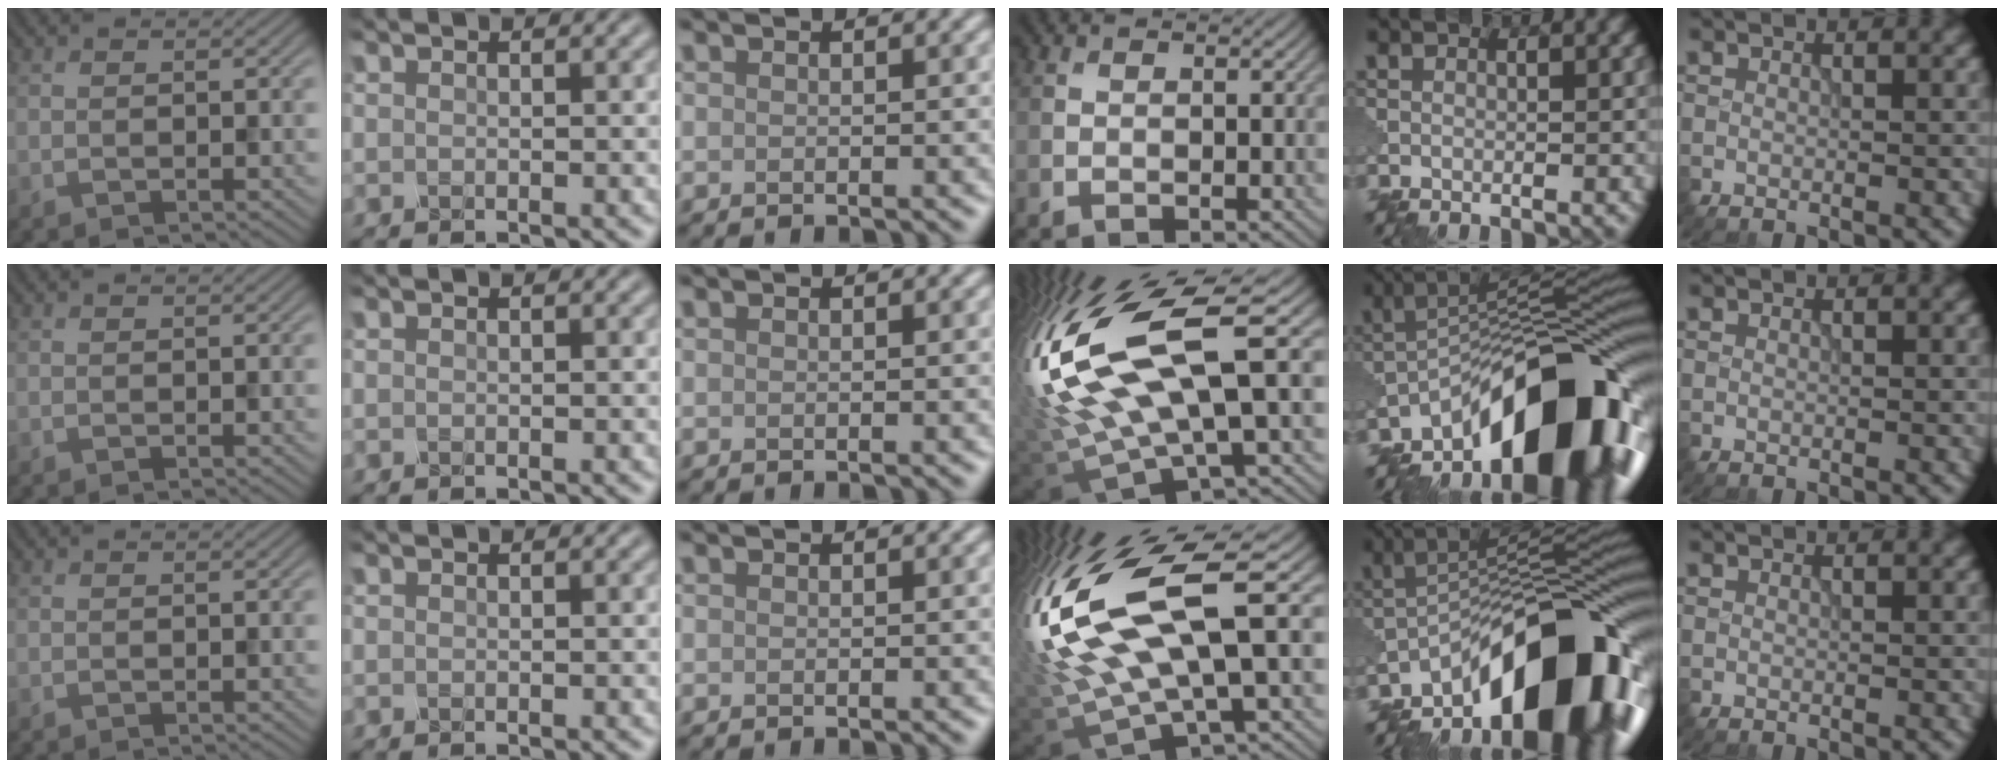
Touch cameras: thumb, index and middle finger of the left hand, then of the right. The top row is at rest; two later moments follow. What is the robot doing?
{"motion": "shake", "object": "salt shaker"}